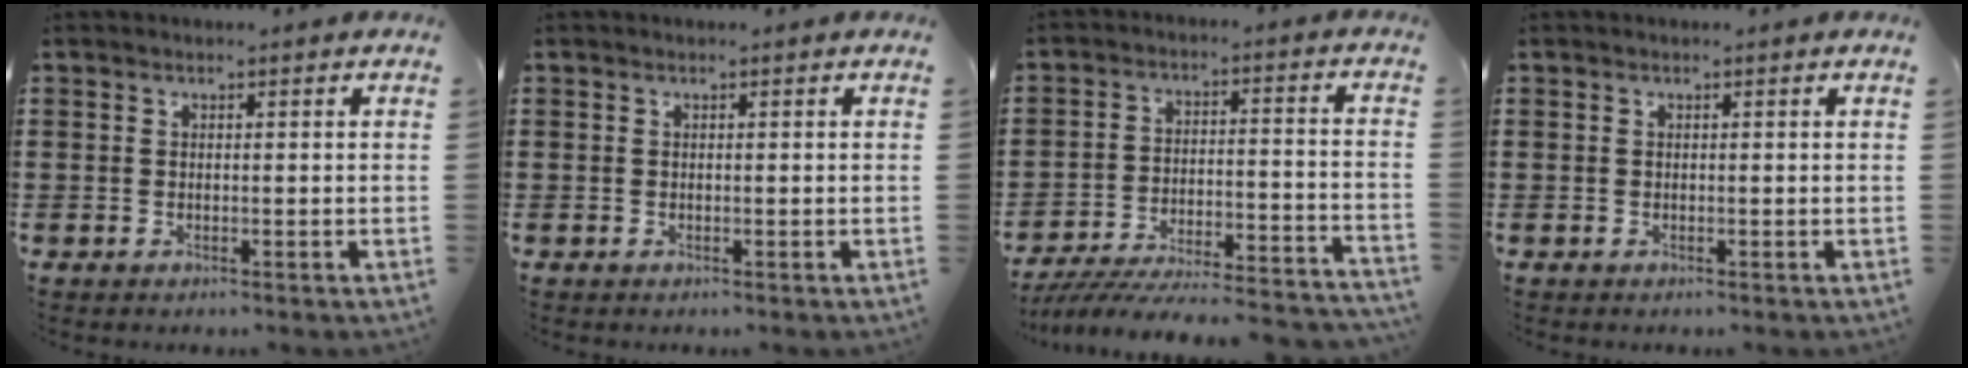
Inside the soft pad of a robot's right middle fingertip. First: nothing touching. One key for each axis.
{"total": 0.0}
{"total": 6.3, "fx": -5.9, "fy": 0.2, "fz": 2.3, "tx": -0.046, "ty": -0.013, "tz": -0.118}
{"total": 0.0}